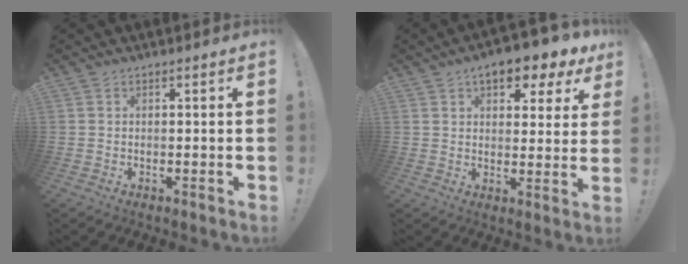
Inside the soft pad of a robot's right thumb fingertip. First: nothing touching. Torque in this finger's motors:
{"motor_torque": [0.44, 0.53, 0.95, 0.48, 0.27]}